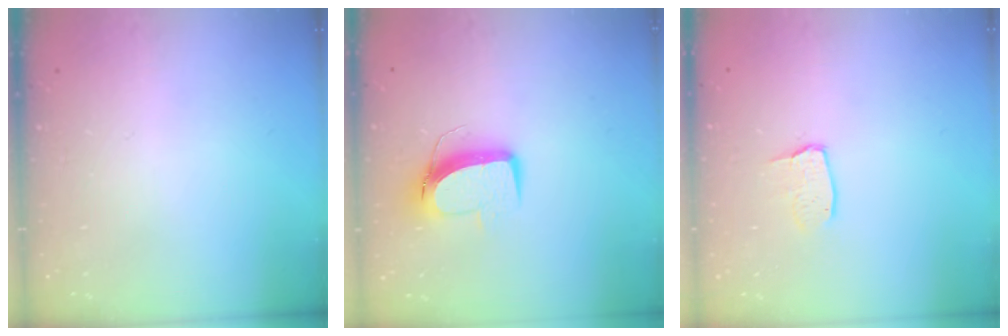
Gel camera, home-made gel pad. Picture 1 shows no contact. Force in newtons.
{"total": 9.9, "press": 9.9, "slide": 0.8}
{"total": 3.0, "press": 3.0, "slide": 0.2}